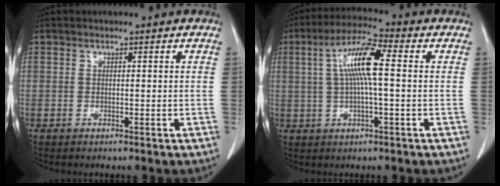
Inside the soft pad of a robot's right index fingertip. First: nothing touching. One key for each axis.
{"total": 8.9, "fx": 1.3, "fy": 1.0, "fz": 8.8, "tx": -0.173, "ty": 0.017, "tz": 0.022}